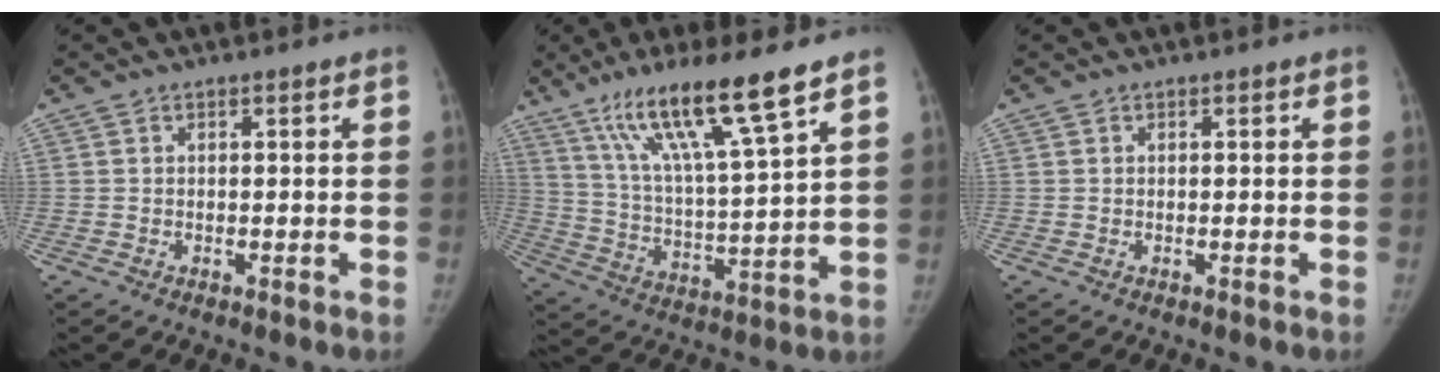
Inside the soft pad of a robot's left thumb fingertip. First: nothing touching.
{"total": 16.7, "force": [10.9, 1.3, 12.6], "torque": [-0.215, -0.048, 0.199]}
{"total": 0.0}